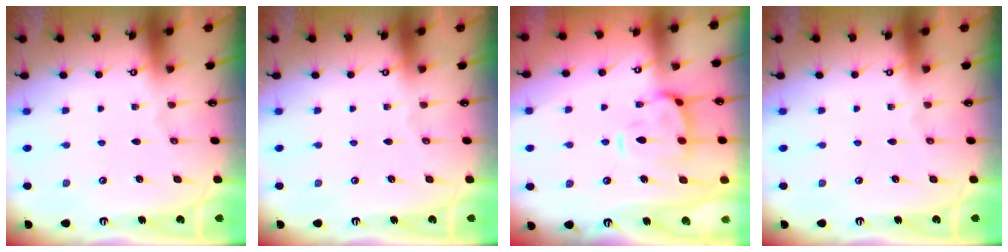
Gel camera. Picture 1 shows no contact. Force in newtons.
{"total": 0.0}
{"total": 4.8, "press": 4.6, "slide": 1.5}
{"total": 0.0}